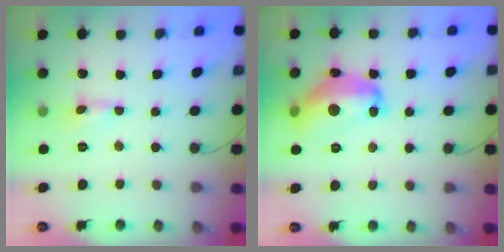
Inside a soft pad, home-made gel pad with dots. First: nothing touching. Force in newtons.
{"total": 17.0, "press": 17.0, "slide": 0.8}